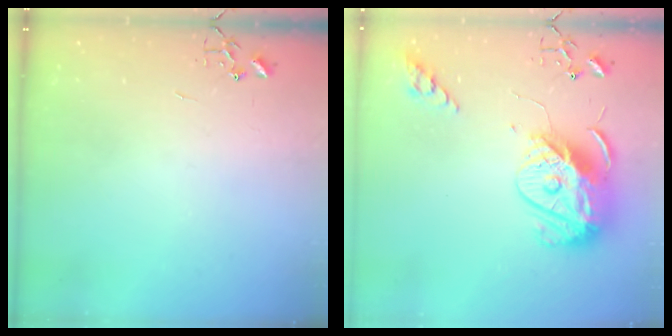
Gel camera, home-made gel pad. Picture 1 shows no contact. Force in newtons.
{"total": 16.5, "press": 16.4, "slide": 1.3}